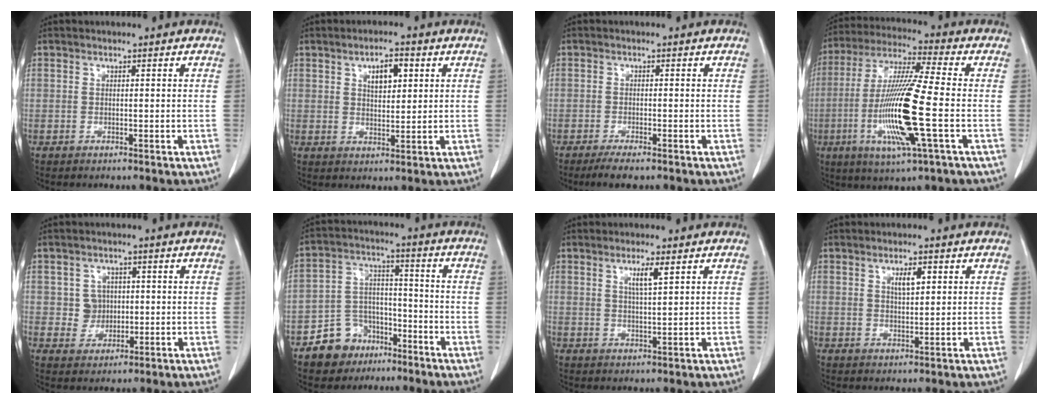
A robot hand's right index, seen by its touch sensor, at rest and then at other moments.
{"total": 4.8, "force": [2.0, 1.9, 3.9], "torque": [-0.064, 0.002, 0.034]}
{"total": 3.6, "force": [-2.6, 0.6, 2.4], "torque": [-0.039, -0.008, -0.042]}
{"total": 16.2, "force": [-3.5, 0.3, 15.8], "torque": [-0.322, -0.014, -0.069]}
{"total": 3.7, "force": [0.5, 3.5, 0.9], "torque": [-0.002, 0.009, 0.015]}
{"total": 8.9, "force": [-5.6, 6.6, 2.1], "torque": [-0.041, 0.022, -0.090]}
{"total": 3.3, "force": [1.6, 0.0, 2.8], "torque": [-0.054, -0.003, 0.029]}
{"total": 3.1, "force": [1.3, 0.9, 2.7], "torque": [-0.047, -0.001, 0.024]}